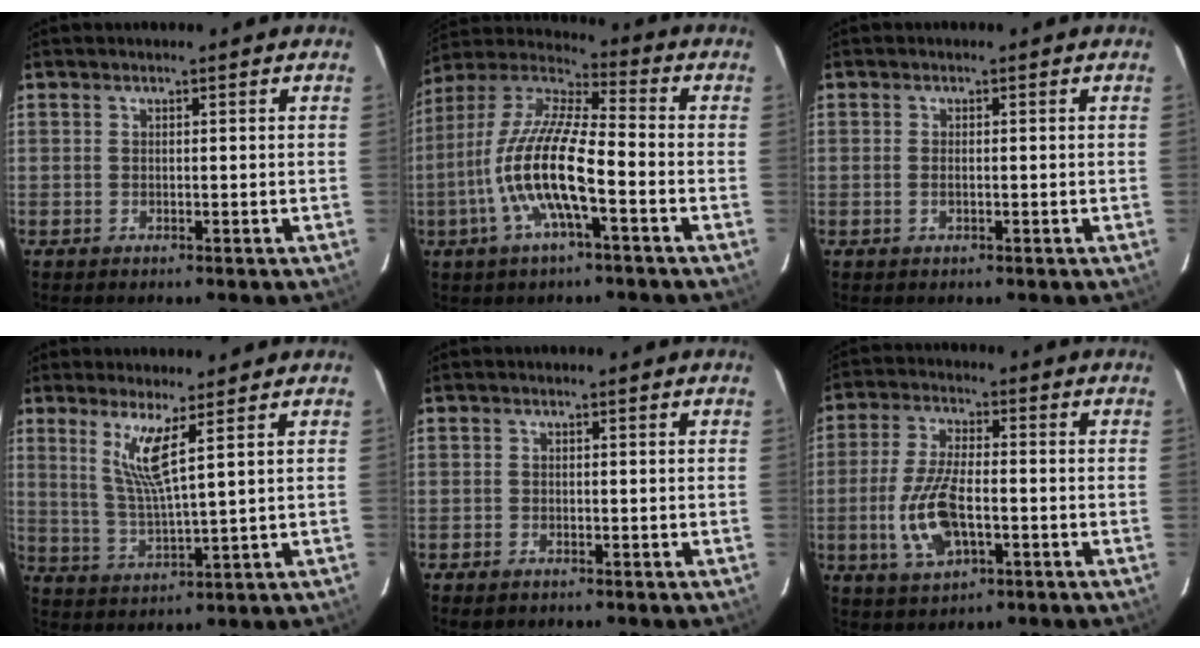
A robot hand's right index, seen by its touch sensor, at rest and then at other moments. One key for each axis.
{"total": 15.4, "fx": -5.0, "fy": 3.2, "fz": 14.2, "tx": -0.281, "ty": -0.004, "tz": -0.103}
{"total": 1.1, "fx": -0.3, "fy": 0.5, "fz": 0.9, "tx": -0.018, "ty": 0.000, "tz": -0.006}
{"total": 6.7, "fx": 3.6, "fy": -0.4, "fz": 5.6, "tx": -0.113, "ty": -0.015, "tz": 0.074}
{"total": 1.6, "fx": -1.2, "fy": 0.9, "fz": 0.5, "tx": -0.014, "ty": -0.002, "tz": -0.022}
{"total": 11.1, "fx": -3.0, "fy": 4.8, "fz": 9.5, "tx": -0.201, "ty": -0.004, "tz": -0.052}